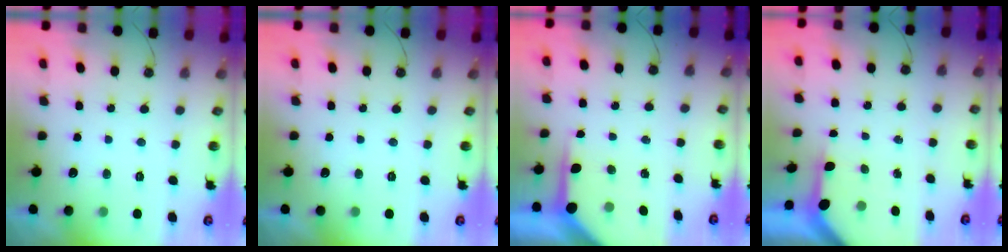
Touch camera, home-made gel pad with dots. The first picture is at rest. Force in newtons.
{"total": 0.0}
{"total": 6.2, "press": 6.2, "slide": 0.4}
{"total": 2.9, "press": 2.9, "slide": 0.2}